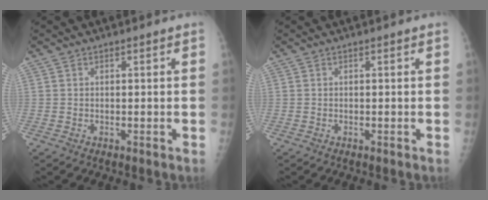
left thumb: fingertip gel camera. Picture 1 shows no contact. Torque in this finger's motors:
{"motor_torque": [0.00, 0.00, -0.01, -0.01, 0.00]}